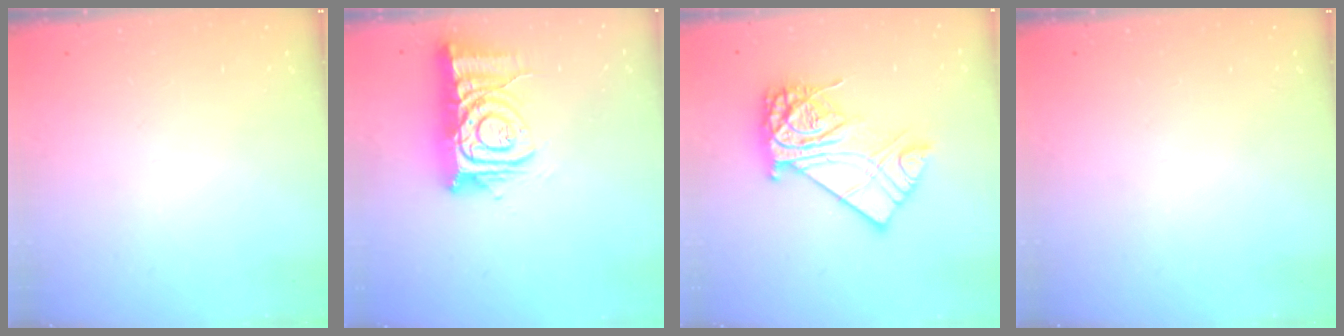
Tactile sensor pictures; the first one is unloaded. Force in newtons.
{"total": 12.8, "press": 12.8, "slide": 1.4}
{"total": 15.8, "press": 15.7, "slide": 1.3}
{"total": 0.0}